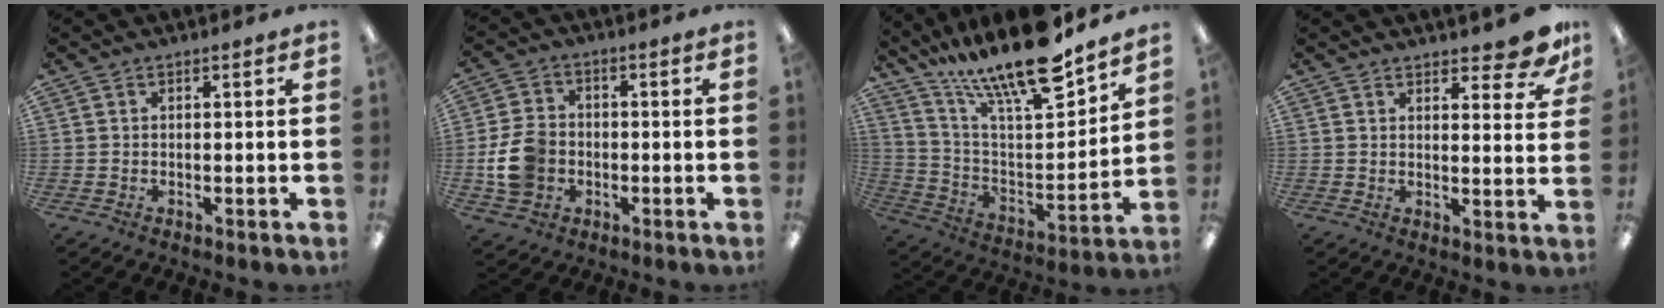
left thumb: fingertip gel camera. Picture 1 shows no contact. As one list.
[{"total": 9.6, "force": [-1.7, 7.4, 5.8], "torque": [-0.121, 0.015, -0.030]}, {"total": 19.7, "force": [16.7, 3.9, 9.7], "torque": [-0.166, -0.123, 0.282]}, {"total": 7.0, "force": [6.1, 1.9, 3.0], "torque": [-0.018, -0.046, 0.102]}]